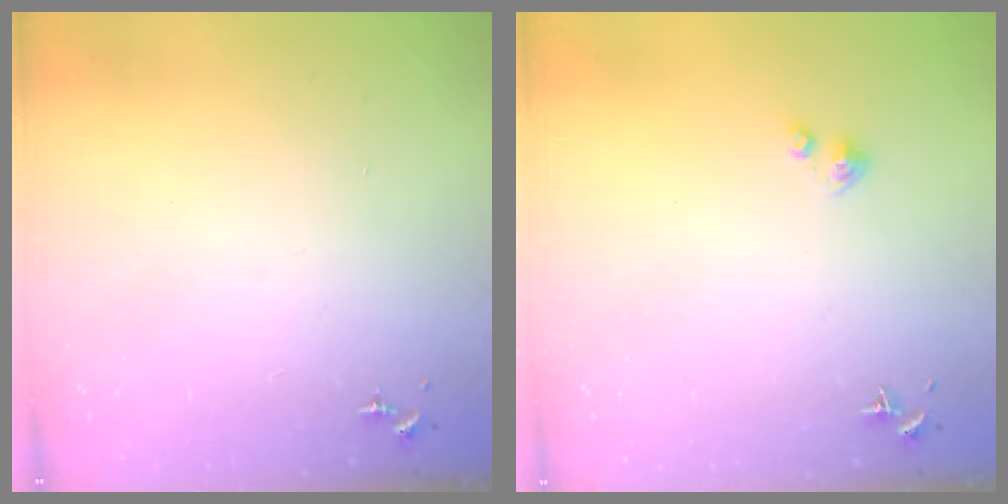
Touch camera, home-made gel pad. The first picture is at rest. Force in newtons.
{"total": 3.0, "press": 3.0, "slide": 0.3}